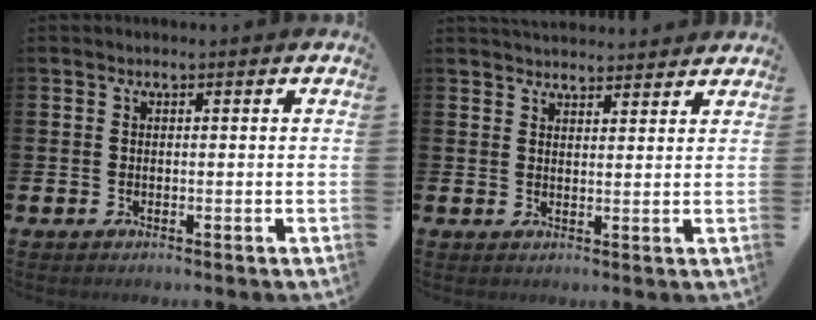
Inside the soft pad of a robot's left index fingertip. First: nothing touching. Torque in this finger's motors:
{"motor_torque": [0.12, -0.59, 0.49, 0.09]}